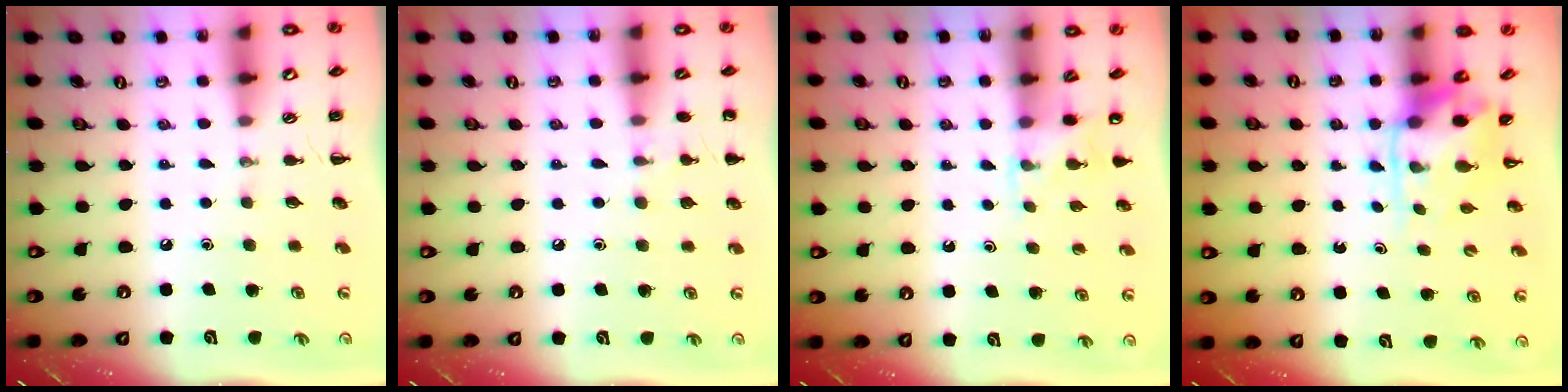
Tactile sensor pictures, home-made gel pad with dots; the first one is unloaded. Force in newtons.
{"total": 5.6, "press": 5.3, "slide": 1.6}
{"total": 3.9, "press": 3.7, "slide": 1.3}
{"total": 3.6, "press": 3.5, "slide": 0.8}